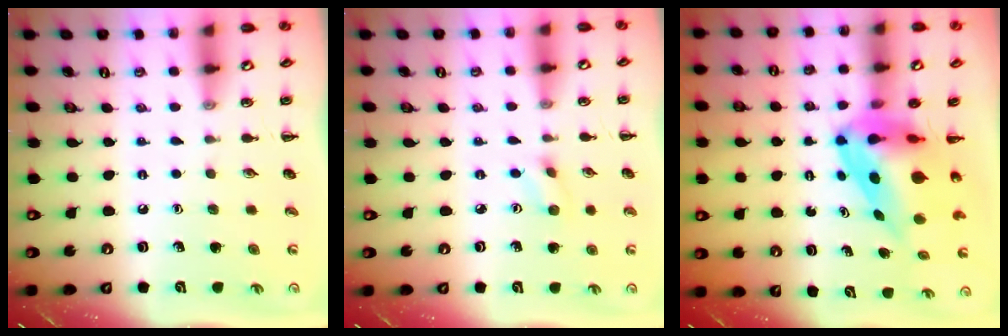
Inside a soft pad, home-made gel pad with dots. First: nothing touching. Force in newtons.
{"total": 3.4, "press": 3.2, "slide": 1.3}
{"total": 9.0, "press": 8.7, "slide": 2.0}